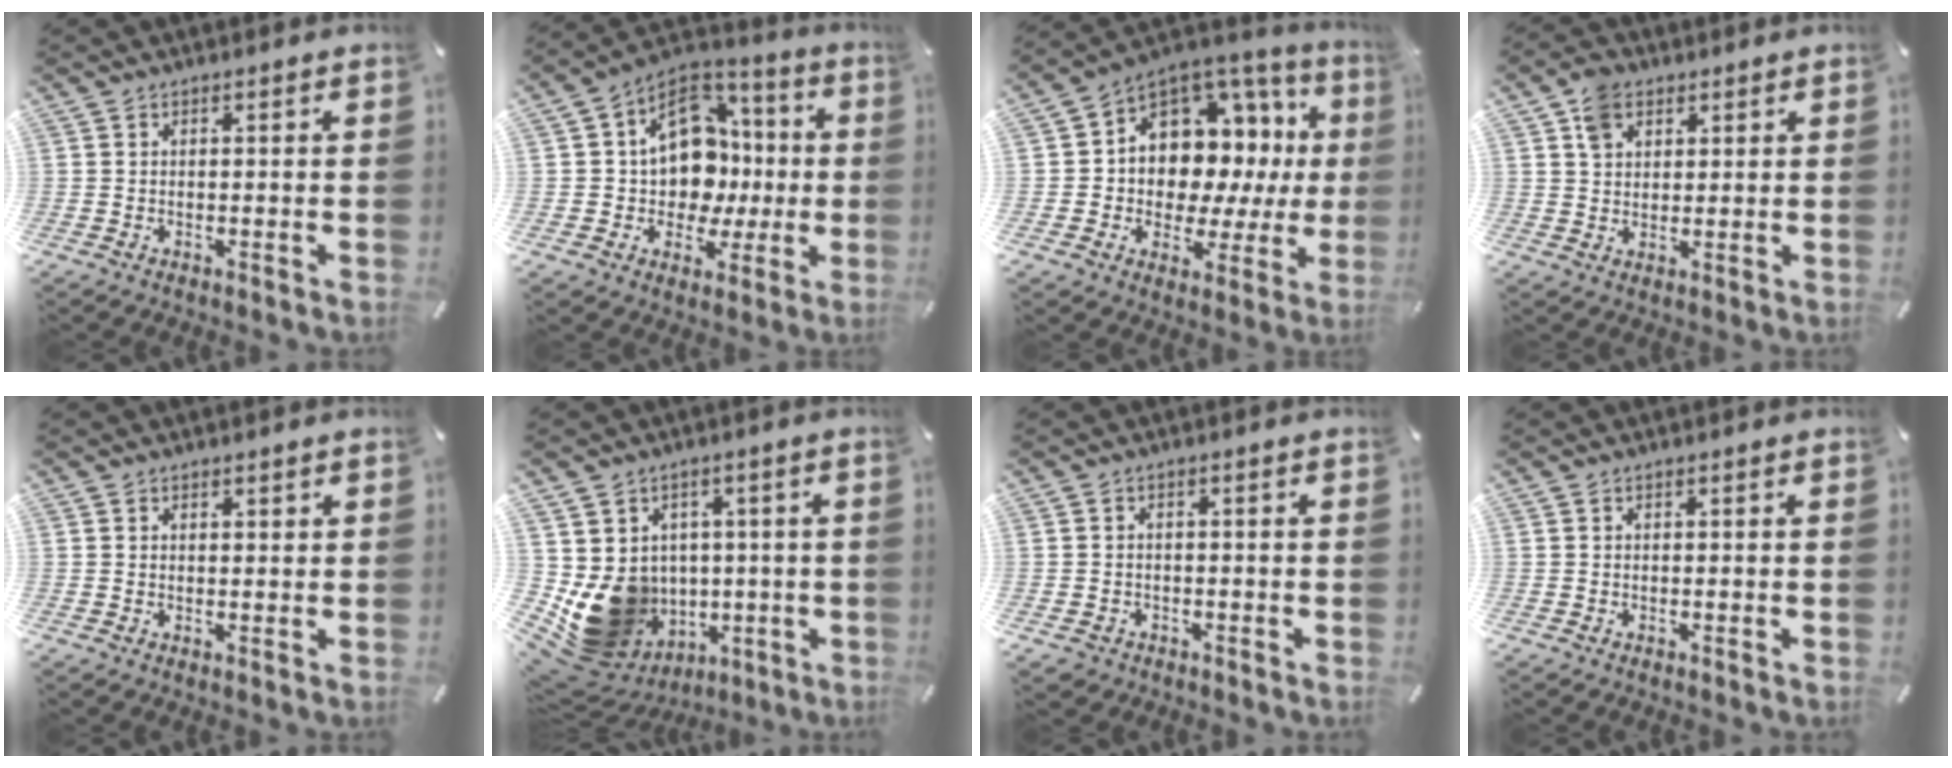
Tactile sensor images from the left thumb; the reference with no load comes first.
{"total": 15.3, "force": [0.6, 13.1, 7.9], "torque": [-0.127, -0.008, 0.020]}
{"total": 10.4, "force": [3.0, 8.8, 4.6], "torque": [-0.071, -0.057, 0.057]}
{"total": 5.7, "force": [2.8, 4.4, 2.4], "torque": [-0.041, 0.003, 0.053]}
{"total": 0.8, "force": [0.6, 0.5, 0.2], "torque": [-0.003, 0.000, 0.012]}
{"total": 14.1, "force": [-1.2, 12.9, 5.6], "torque": [-0.110, -0.018, -0.002]}
{"total": 1.8, "force": [-1.0, 1.4, 0.6], "torque": [-0.010, 0.006, -0.023]}
{"total": 0.0}